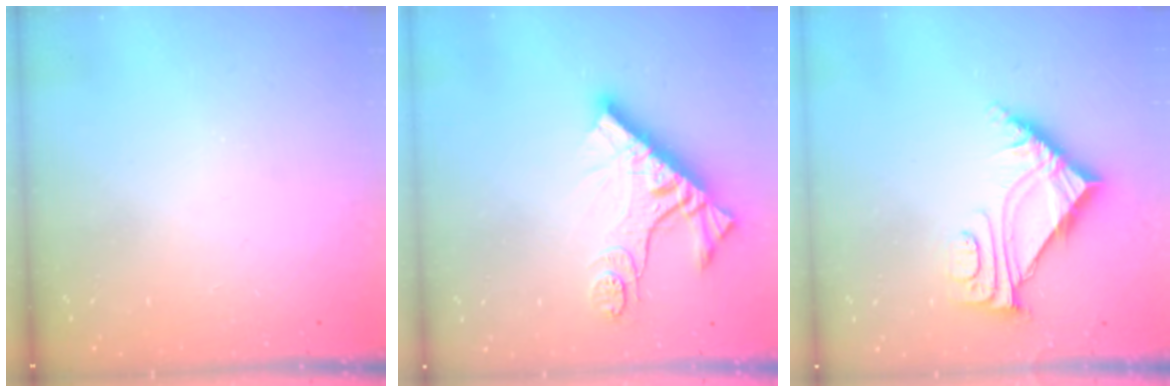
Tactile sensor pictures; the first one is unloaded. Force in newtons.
{"total": 12.7, "press": 12.7, "slide": 1.2}
{"total": 8.0, "press": 8.0, "slide": 0.8}